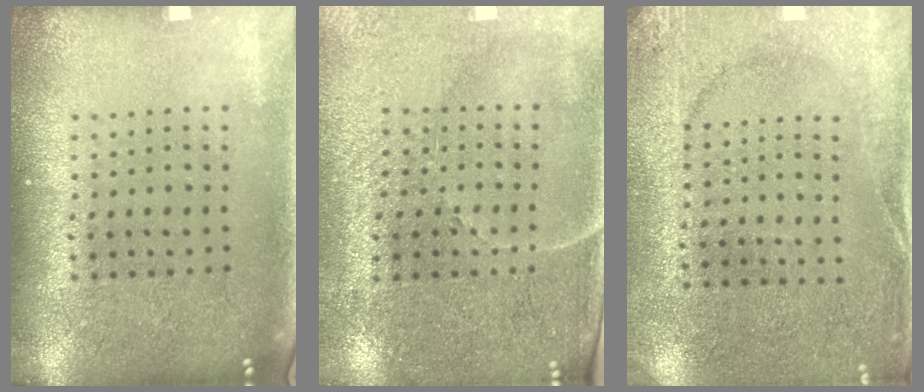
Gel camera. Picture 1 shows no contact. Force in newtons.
{"total": 3.4, "press": 3.2, "slide": 1.0}
{"total": 2.6, "press": 2.4, "slide": 0.9}